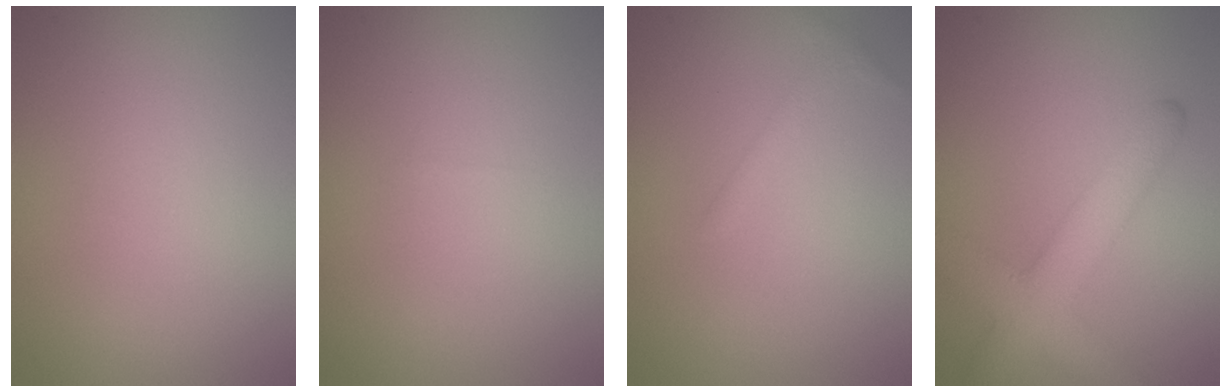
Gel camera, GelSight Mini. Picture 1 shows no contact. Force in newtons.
{"total": 0.0}
{"total": 1.1, "press": 1.1, "slide": 0.1}
{"total": 5.5, "press": 5.5, "slide": 0.2}